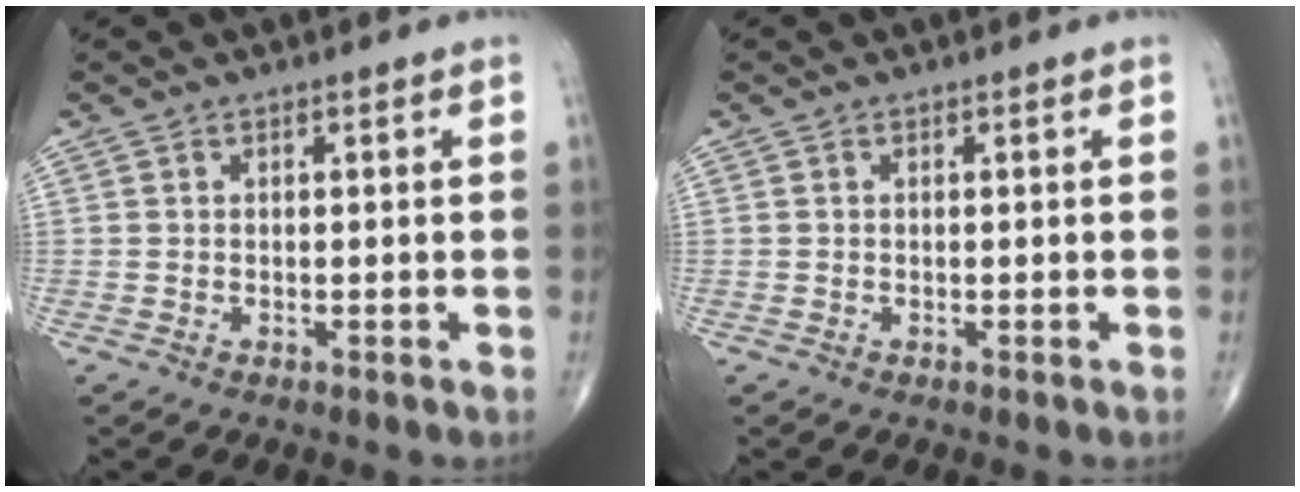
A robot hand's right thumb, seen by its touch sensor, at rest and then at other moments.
{"total": 0.0}